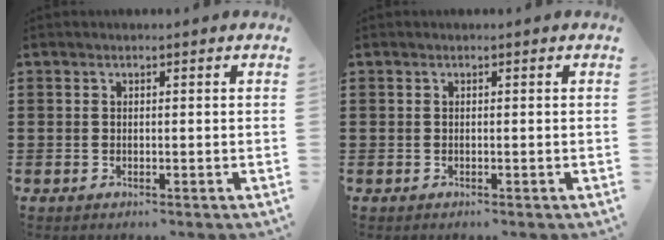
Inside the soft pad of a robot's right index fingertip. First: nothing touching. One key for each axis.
{"total": 0.0}